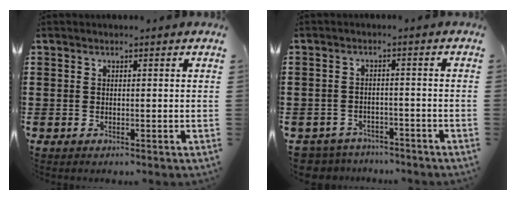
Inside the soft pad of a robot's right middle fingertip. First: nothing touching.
{"total": 3.3, "force": [-3.2, 0.7, -0.2], "torque": [-0.012, -0.003, -0.073]}